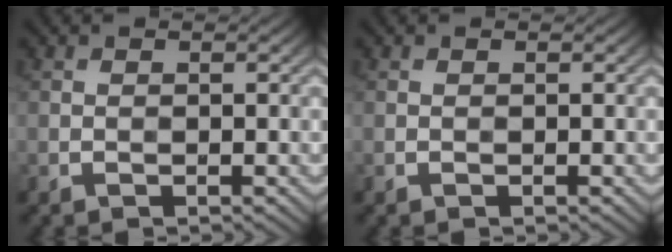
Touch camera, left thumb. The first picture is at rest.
{"total": 0.0}